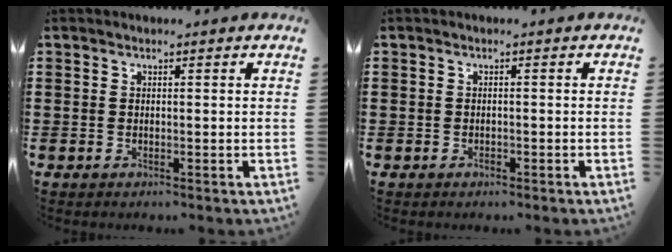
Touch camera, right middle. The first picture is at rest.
{"total": 0.6, "force": [-0.4, 0.5, 0.1], "torque": [-0.003, 0.003, -0.010]}